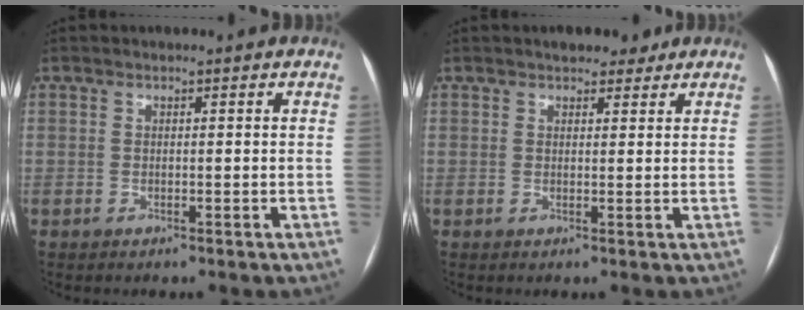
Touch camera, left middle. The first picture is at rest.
{"total": 3.9, "force": [2.9, 1.8, 1.7], "torque": [-0.021, 0.011, 0.042]}